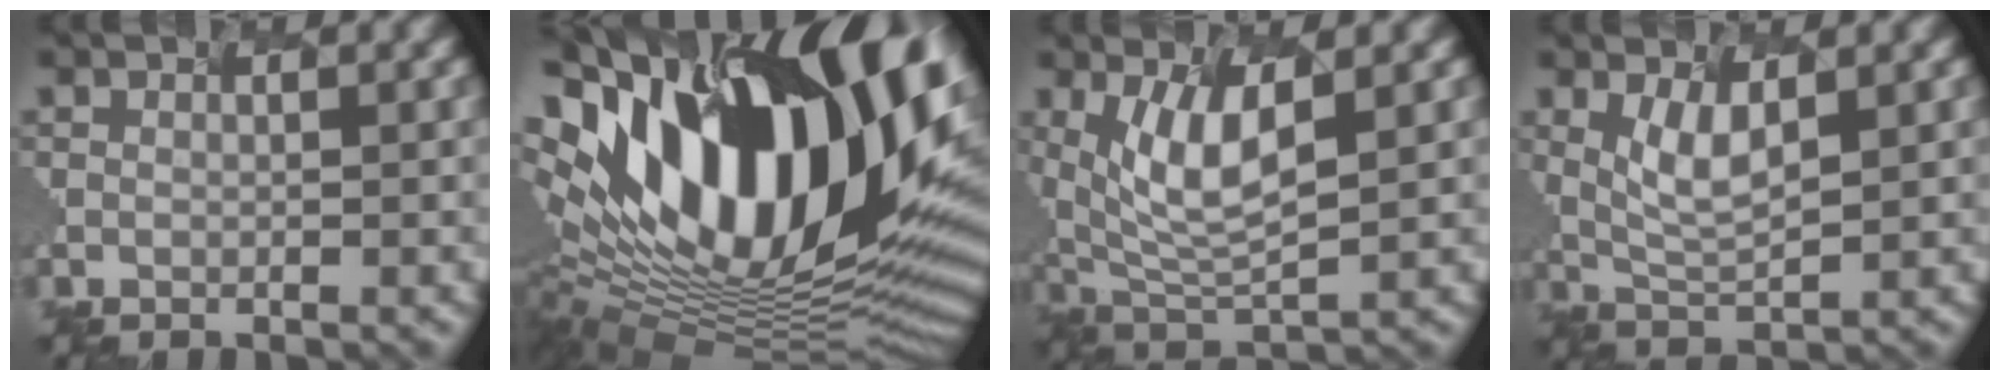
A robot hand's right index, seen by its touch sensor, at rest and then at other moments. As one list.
[{"total": 18.5, "force": [5.0, 9.3, 15.2], "torque": [-0.267, 0.014, 0.090]}, {"total": 5.1, "force": [1.0, 1.7, 4.7], "torque": [-0.116, -0.015, 0.038]}, {"total": 2.6, "force": [0.3, 0.7, 2.5], "torque": [-0.072, -0.008, 0.025]}]